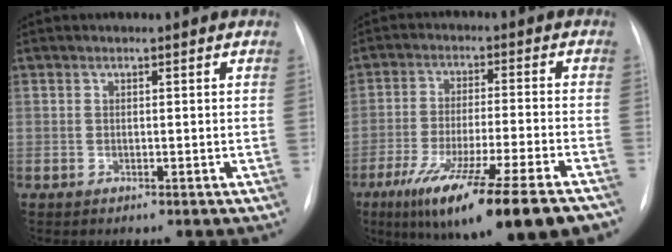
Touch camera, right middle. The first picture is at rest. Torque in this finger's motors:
{"motor_torque": [1.48, -0.66, 1.04, 0.21]}